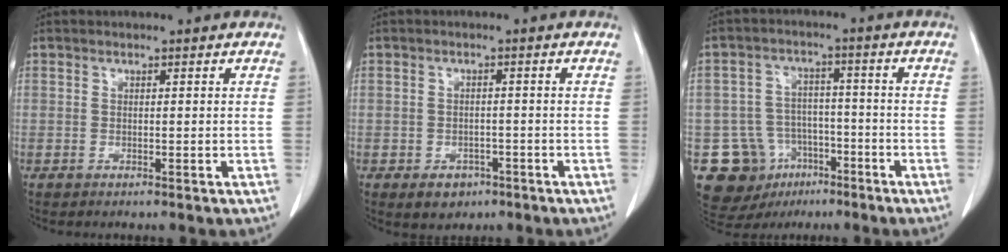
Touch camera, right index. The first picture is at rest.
{"total": 3.5, "force": [-1.9, 2.6, 1.4], "torque": [-0.014, 0.005, -0.016]}
{"total": 12.2, "force": [-6.1, 10.0, 3.5], "torque": [-0.068, 0.037, -0.083]}